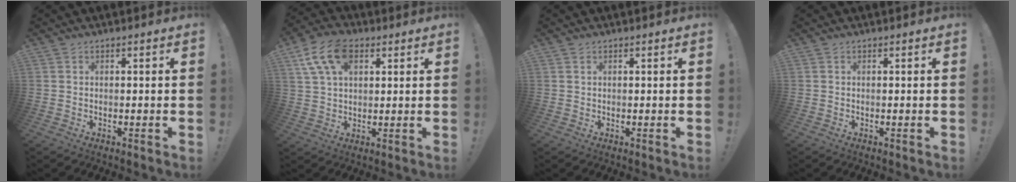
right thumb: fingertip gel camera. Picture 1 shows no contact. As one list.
[{"total": 12.6, "force": [5.5, 7.7, 8.3], "torque": [-0.156, -0.008, 0.102]}, {"total": 0.5, "force": [0.5, 0.1, 0.2], "torque": [-0.003, 0.000, 0.010]}, {"total": 0.0}]